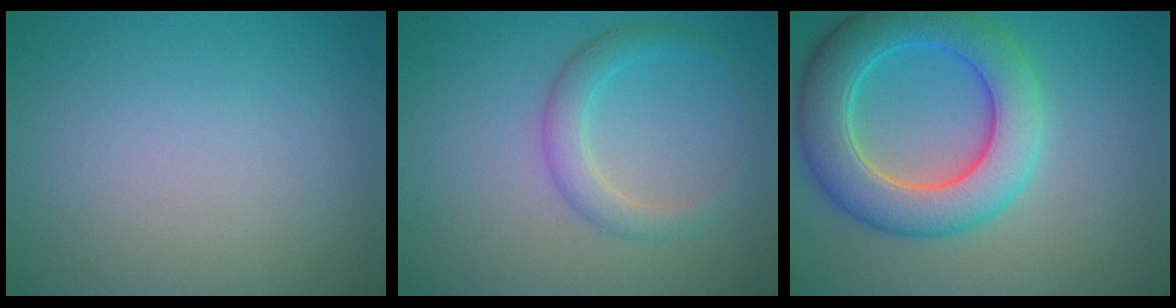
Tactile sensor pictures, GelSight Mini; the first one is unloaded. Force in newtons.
{"total": 2.6, "press": 2.6, "slide": 0.0}
{"total": 8.2, "press": 8.2, "slide": 0.6}